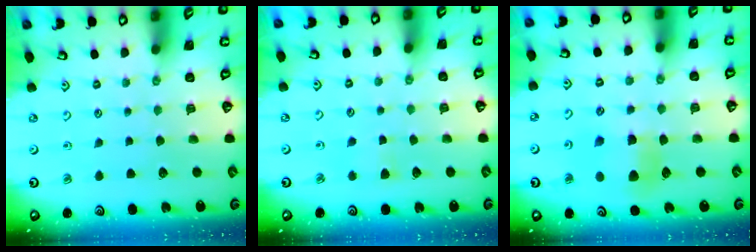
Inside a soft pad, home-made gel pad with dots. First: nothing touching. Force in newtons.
{"total": 2.8, "press": 2.7, "slide": 0.5}
{"total": 7.3, "press": 7.2, "slide": 0.8}